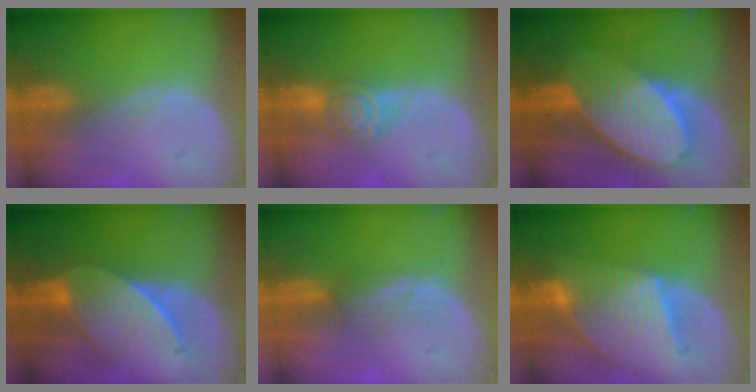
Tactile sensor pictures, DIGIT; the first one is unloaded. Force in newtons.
{"total": 4.4, "press": 4.4, "slide": 0.4}
{"total": 10.4, "press": 9.1, "slide": 5.1}
{"total": 7.5, "press": 7.4, "slide": 1.0}
{"total": 2.5, "press": 2.3, "slide": 0.9}
{"total": 9.5, "press": 8.2, "slide": 4.8}